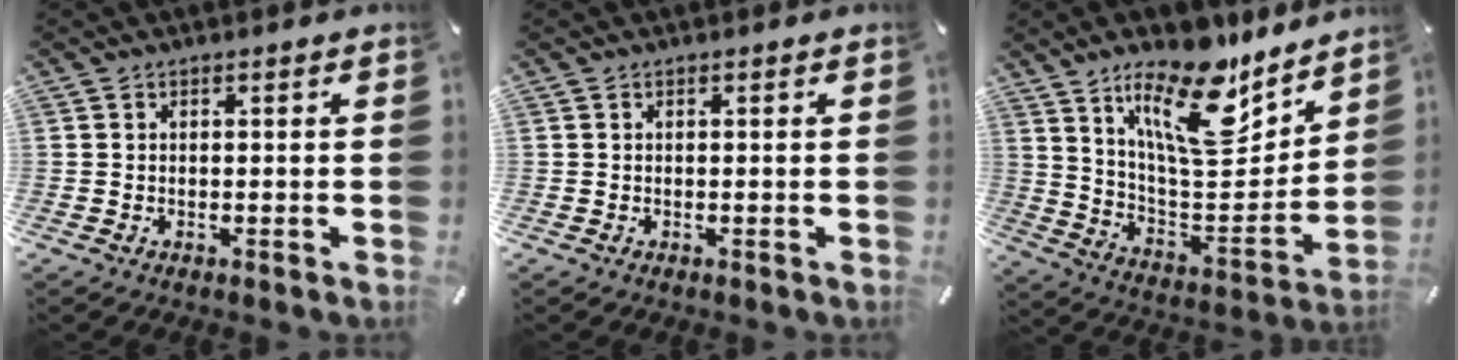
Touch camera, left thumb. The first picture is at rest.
{"total": 0.0}
{"total": 21.2, "force": [13.9, 8.7, 13.5], "torque": [-0.215, -0.092, 0.236]}